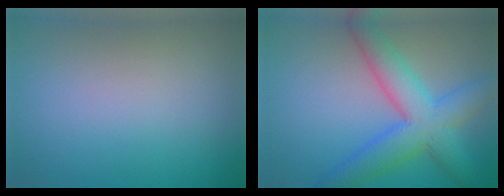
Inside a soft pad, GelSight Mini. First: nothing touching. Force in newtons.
{"total": 6.8, "press": 6.8, "slide": 0.3}